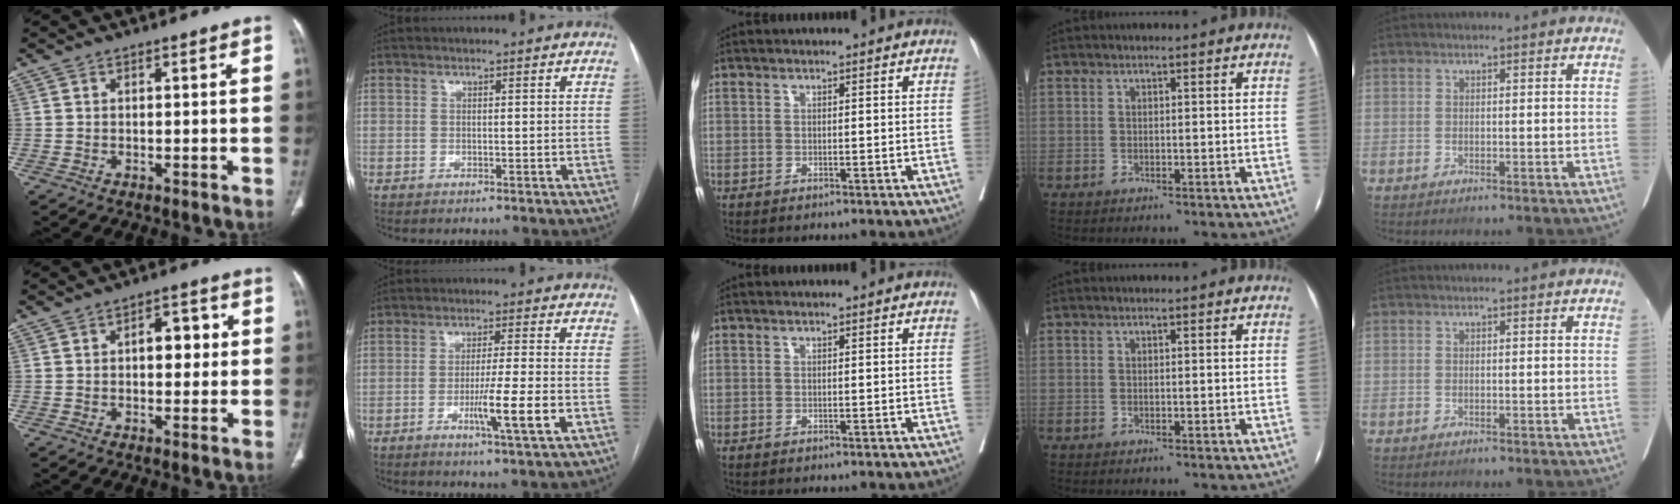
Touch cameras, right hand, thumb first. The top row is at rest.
{"thumb": {"total": 6.3, "force": [0.7, 3.7, 5.1], "torque": [-0.042, 0.015, 0.006]}, "index": {"total": 7.6, "force": [-2.5, -0.6, 7.2], "torque": [-0.118, -0.015, -0.045]}}